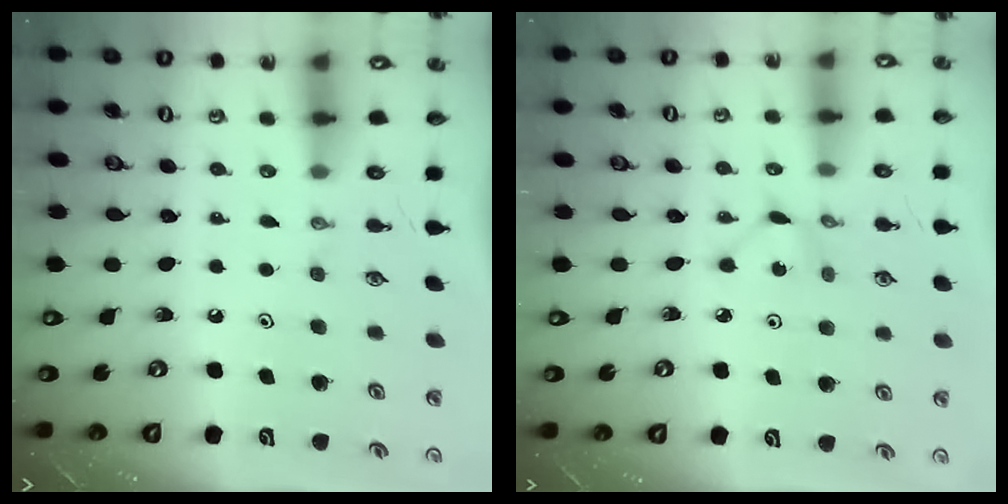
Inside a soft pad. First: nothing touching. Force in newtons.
{"total": 2.0, "press": 2.0, "slide": 0.3}